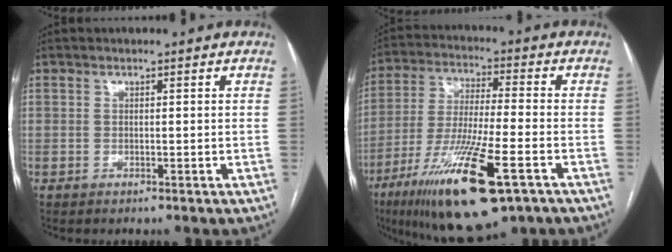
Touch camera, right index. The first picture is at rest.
{"total": 18.8, "force": [-9.8, 2.8, 15.8], "torque": [-0.301, -0.041, -0.166]}